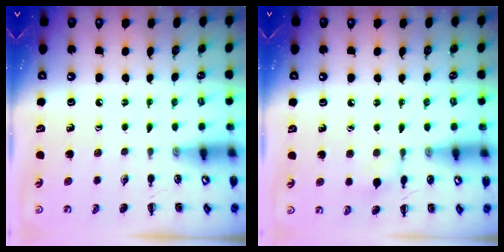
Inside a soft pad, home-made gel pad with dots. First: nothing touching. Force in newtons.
{"total": 5.6, "press": 5.2, "slide": 1.9}